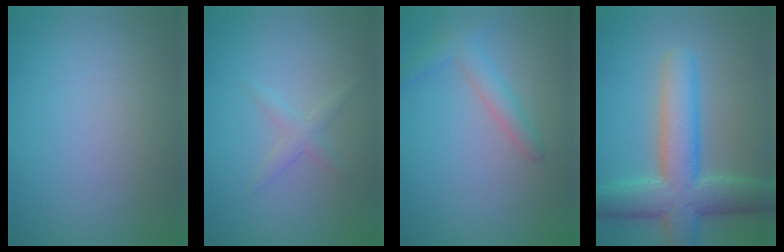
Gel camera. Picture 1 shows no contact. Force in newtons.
{"total": 1.3, "press": 1.3, "slide": 0.1}
{"total": 2.3, "press": 2.3, "slide": 0.1}
{"total": 7.8, "press": 7.7, "slide": 0.3}